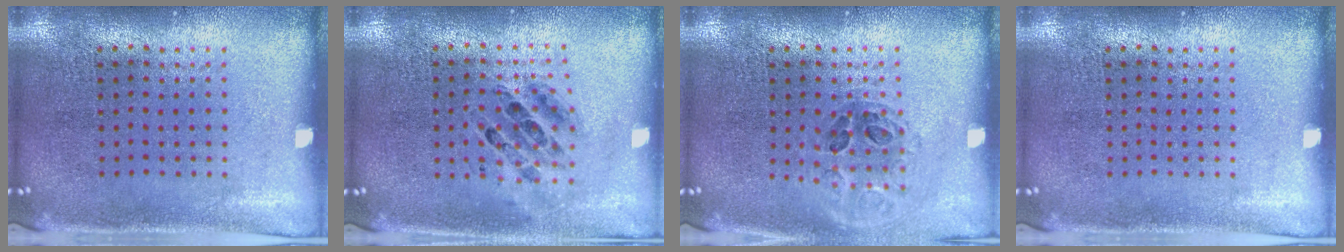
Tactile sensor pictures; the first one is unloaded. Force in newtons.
{"total": 0.8, "press": 0.7, "slide": 0.1}
{"total": 1.0, "press": 1.0, "slide": 0.3}
{"total": 0.0}